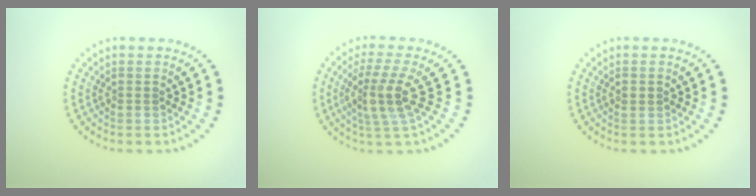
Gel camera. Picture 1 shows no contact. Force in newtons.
{"total": 3.7, "press": 2.7, "slide": 2.5}
{"total": 1.1, "press": 1.1, "slide": 0.1}